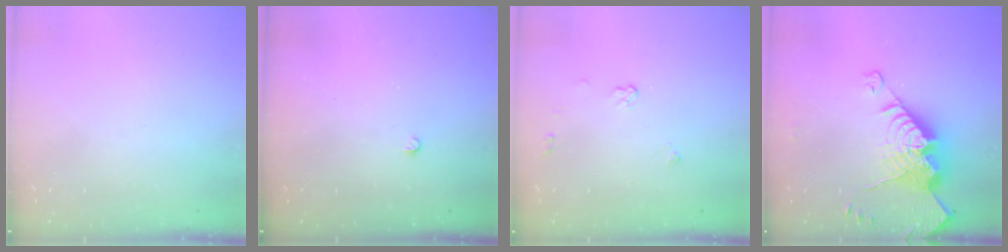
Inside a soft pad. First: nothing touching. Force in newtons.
{"total": 2.3, "press": 2.3, "slide": 0.4}
{"total": 4.2, "press": 4.2, "slide": 0.7}
{"total": 18.6, "press": 18.5, "slide": 2.0}